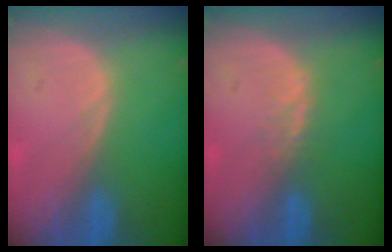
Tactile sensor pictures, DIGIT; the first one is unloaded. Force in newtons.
{"total": 1.4, "press": 1.4, "slide": 0.3}